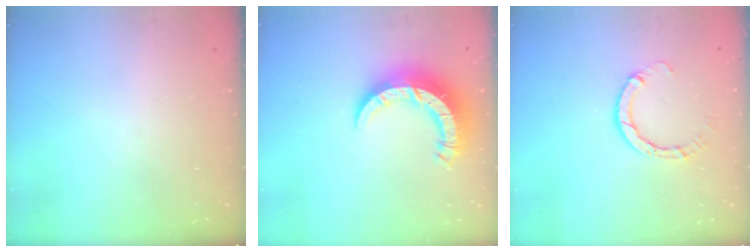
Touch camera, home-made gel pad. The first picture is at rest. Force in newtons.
{"total": 10.0, "press": 9.9, "slide": 1.2}
{"total": 4.5, "press": 4.5, "slide": 0.3}